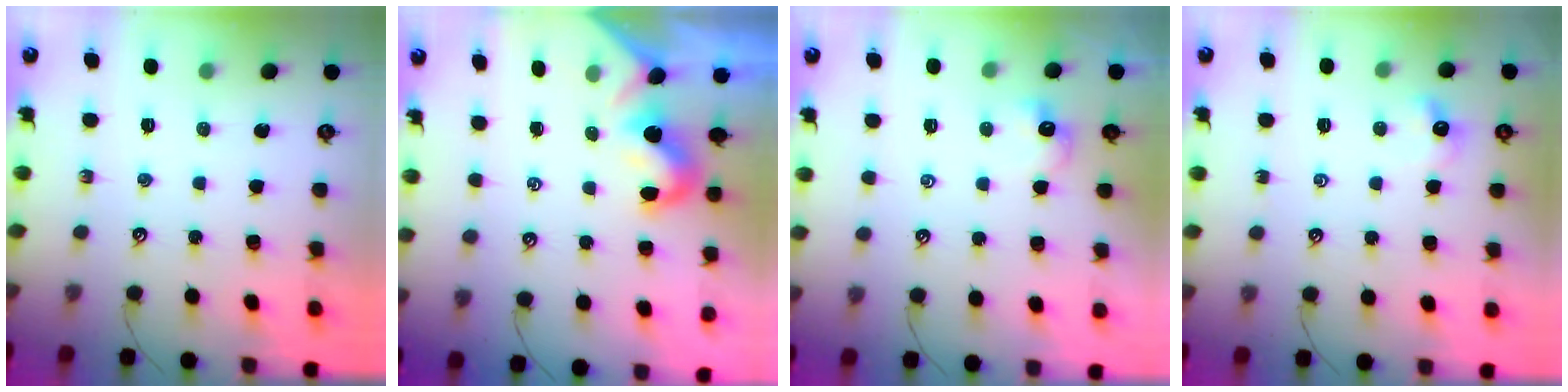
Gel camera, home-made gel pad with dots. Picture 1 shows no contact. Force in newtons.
{"total": 2.3, "press": 2.2, "slide": 0.7}
{"total": 0.6, "press": 0.3, "slide": 0.5}
{"total": 3.2, "press": 3.2, "slide": 0.6}